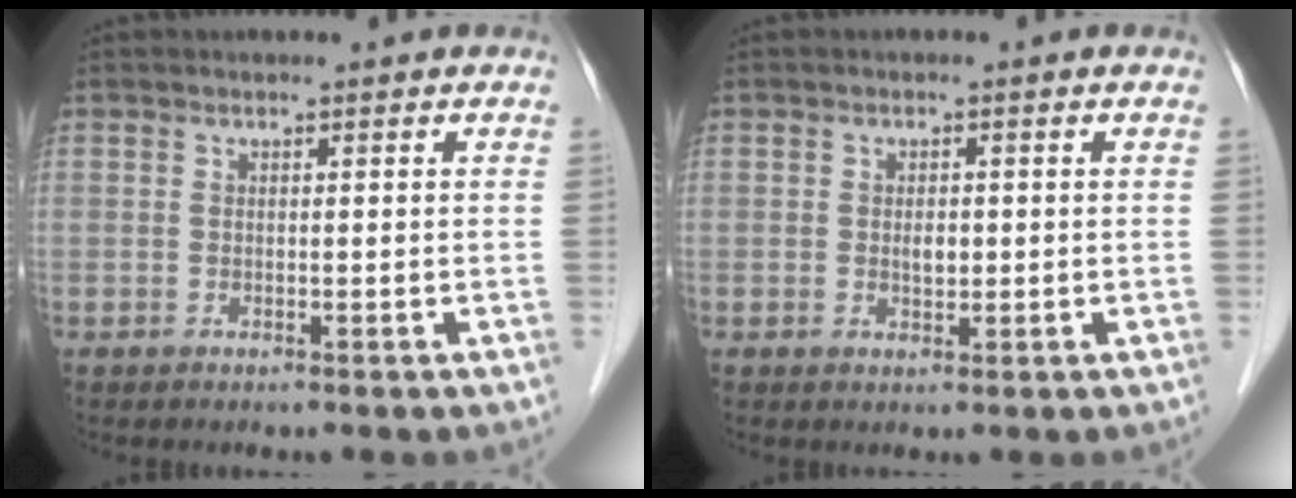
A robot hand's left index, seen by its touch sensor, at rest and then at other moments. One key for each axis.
{"total": 1.7, "fx": -0.2, "fy": 1.1, "fz": 1.3, "tx": -0.022, "ty": -0.004, "tz": -0.001}